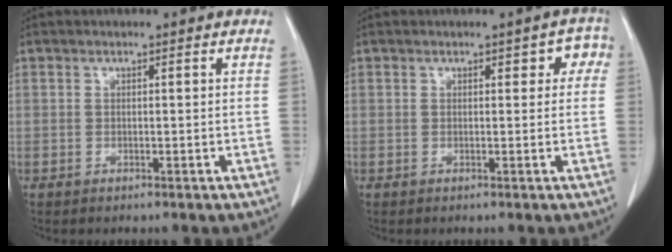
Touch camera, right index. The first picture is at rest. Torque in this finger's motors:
{"motor_torque": [0.09, 0.12, 0.04, 0.00]}